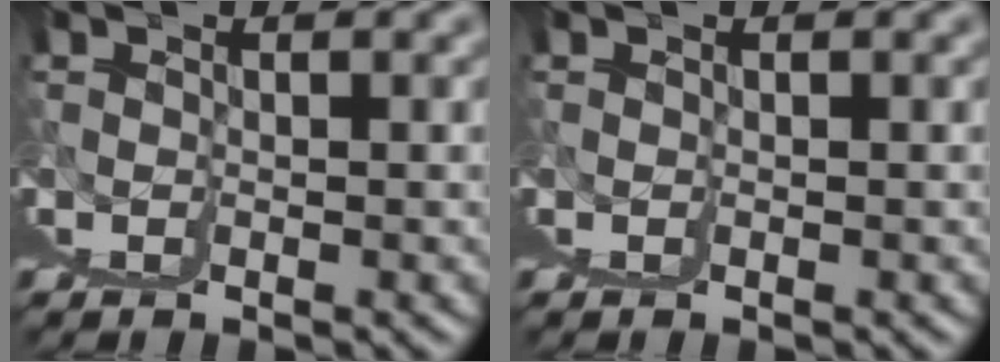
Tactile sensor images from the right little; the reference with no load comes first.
{"total": 0.0}